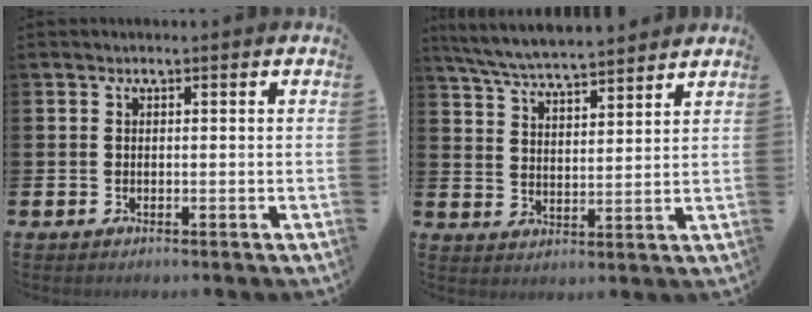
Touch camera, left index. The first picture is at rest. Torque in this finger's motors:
{"motor_torque": [0.43, -0.63, 0.84, 0.21]}